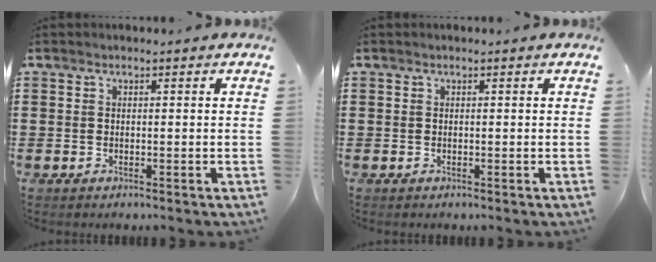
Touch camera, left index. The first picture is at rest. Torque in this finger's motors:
{"motor_torque": [0.03, 0.02, 0.00, 0.00]}